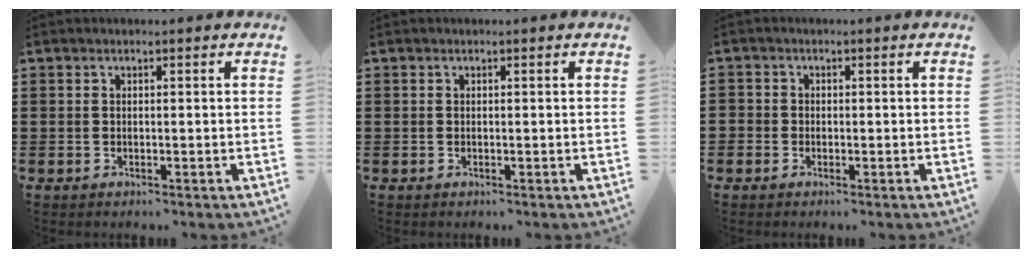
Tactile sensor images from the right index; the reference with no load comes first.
{"total": 0.0}
{"total": 0.9, "force": [-0.5, 0.7, 0.0], "torque": [-0.003, 0.003, -0.011]}